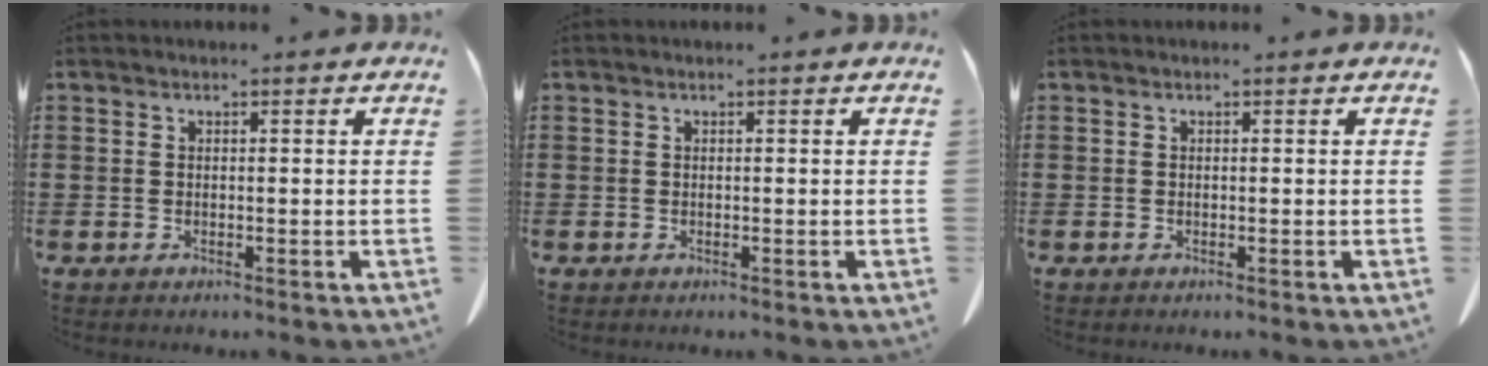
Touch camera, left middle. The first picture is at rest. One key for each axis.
{"total": 0.0}
{"total": 0.0}